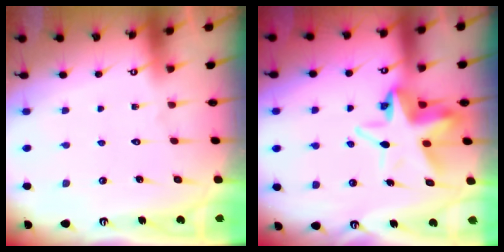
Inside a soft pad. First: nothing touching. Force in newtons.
{"total": 9.6, "press": 9.5, "slide": 1.7}